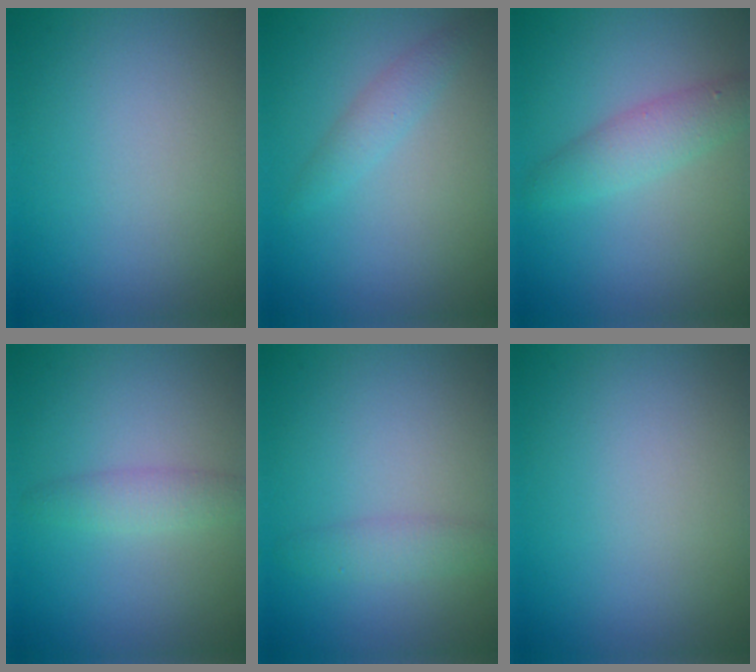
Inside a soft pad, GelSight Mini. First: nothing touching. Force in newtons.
{"total": 1.5, "press": 1.5, "slide": 0.0}
{"total": 2.8, "press": 2.8, "slide": 0.1}
{"total": 1.9, "press": 1.9, "slide": 0.0}
{"total": 1.8, "press": 1.8, "slide": 0.1}
{"total": 0.0}